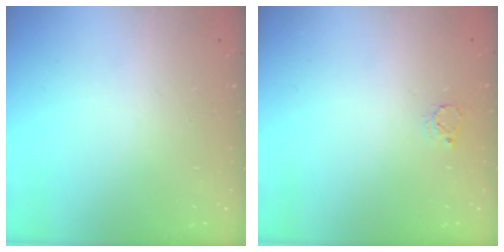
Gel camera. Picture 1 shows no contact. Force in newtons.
{"total": 3.4, "press": 3.3, "slide": 0.3}